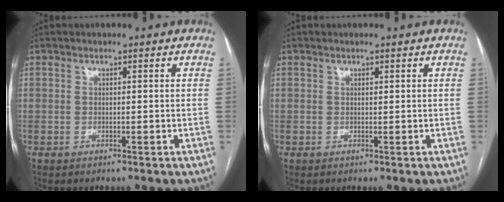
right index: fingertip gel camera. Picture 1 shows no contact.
{"total": 0.0}